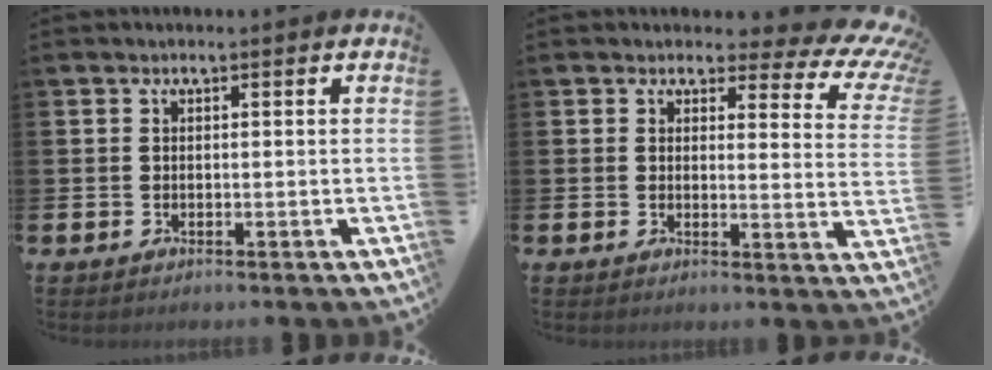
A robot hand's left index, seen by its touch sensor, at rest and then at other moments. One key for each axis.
{"total": 4.1, "fx": 3.1, "fy": 2.0, "fz": 1.8, "tx": -0.021, "ty": -0.038, "tz": 0.043}